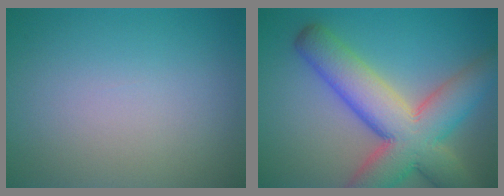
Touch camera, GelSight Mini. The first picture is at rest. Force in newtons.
{"total": 10.9, "press": 10.9, "slide": 0.6}